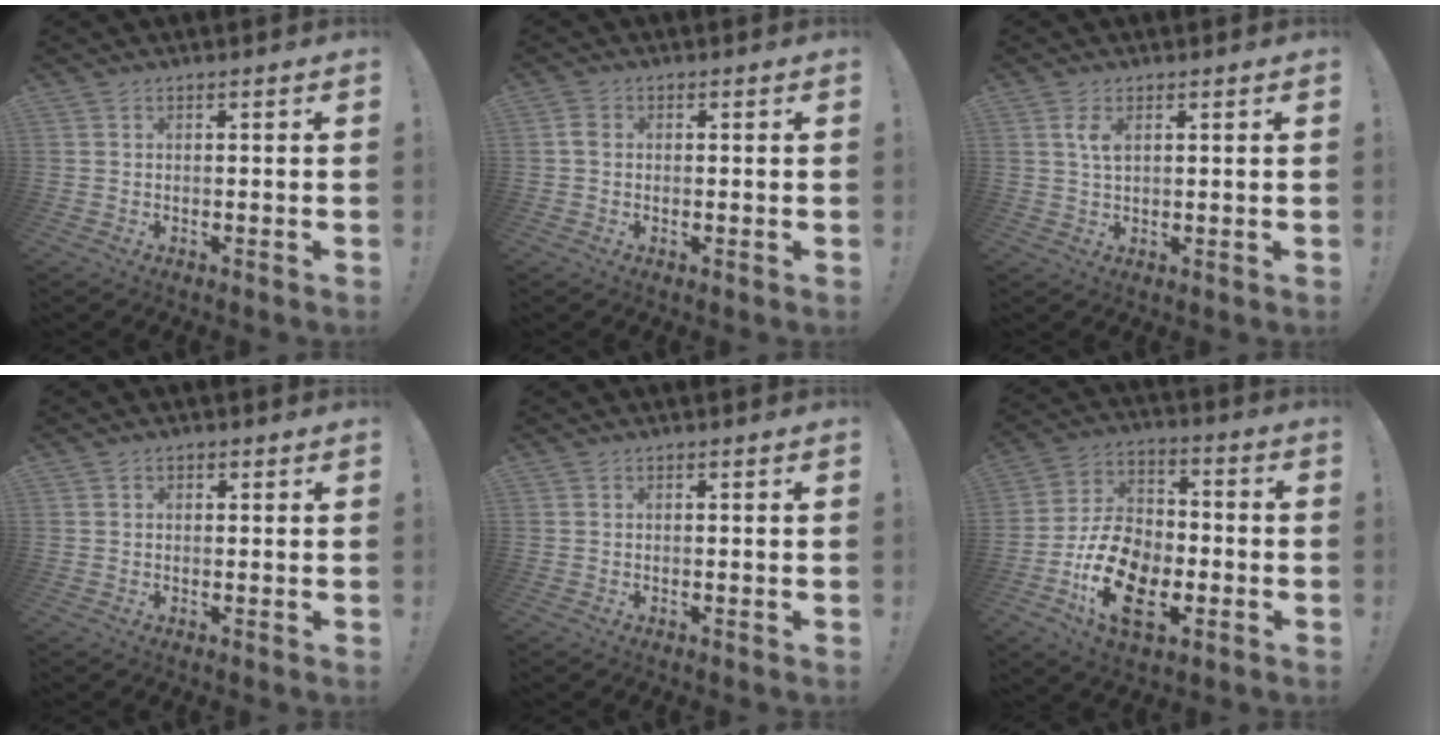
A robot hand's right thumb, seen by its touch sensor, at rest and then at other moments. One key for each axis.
{"total": 2.2, "fx": 0.1, "fy": 1.8, "fz": 1.3, "tx": -0.028, "ty": 0.008, "tz": 0.004}
{"total": 3.9, "fx": 1.5, "fy": 1.6, "fz": 3.2, "tx": -0.053, "ty": -0.002, "tz": 0.024}
{"total": 1.1, "fx": 0.3, "fy": 0.9, "fz": 0.5, "tx": -0.002, "ty": 0.000, "tz": 0.004}
{"total": 0.0}
{"total": 19.2, "fx": -6.9, "fy": 12.3, "fz": 13.0, "tx": -0.234, "ty": 0.041, "tz": -0.111}